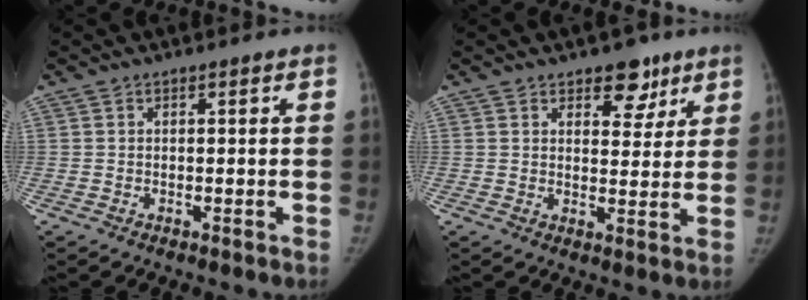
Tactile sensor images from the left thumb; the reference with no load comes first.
{"total": 6.5, "force": [4.1, 3.8, 3.2], "torque": [-0.008, -0.022, 0.057]}